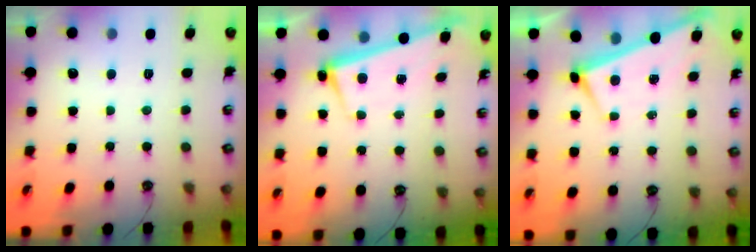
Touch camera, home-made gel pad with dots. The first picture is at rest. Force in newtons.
{"total": 2.6, "press": 2.5, "slide": 0.7}
{"total": 1.3, "press": 1.3, "slide": 0.4}